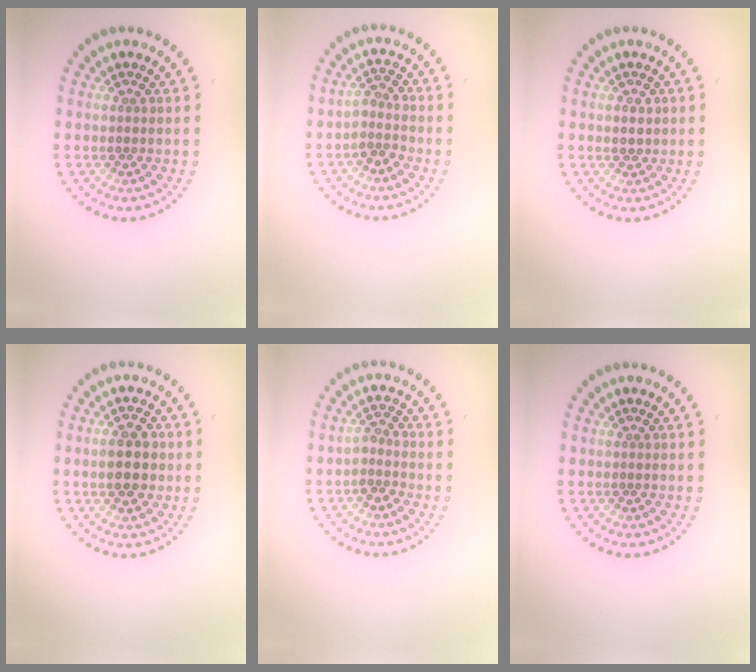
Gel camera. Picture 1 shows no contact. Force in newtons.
{"total": 1.9, "press": 1.5, "slide": 1.1}
{"total": 1.1, "press": 1.1, "slide": 0.2}
{"total": 4.3, "press": 4.3, "slide": 0.1}
{"total": 1.8, "press": 1.5, "slide": 0.9}
{"total": 0.0}